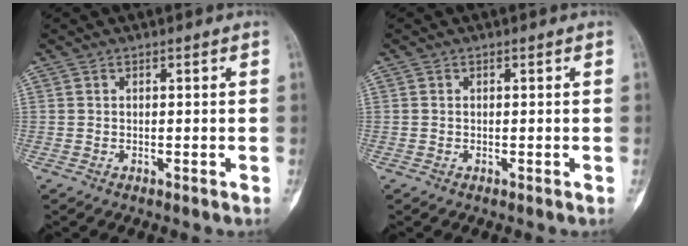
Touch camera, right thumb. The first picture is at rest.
{"total": 0.0}